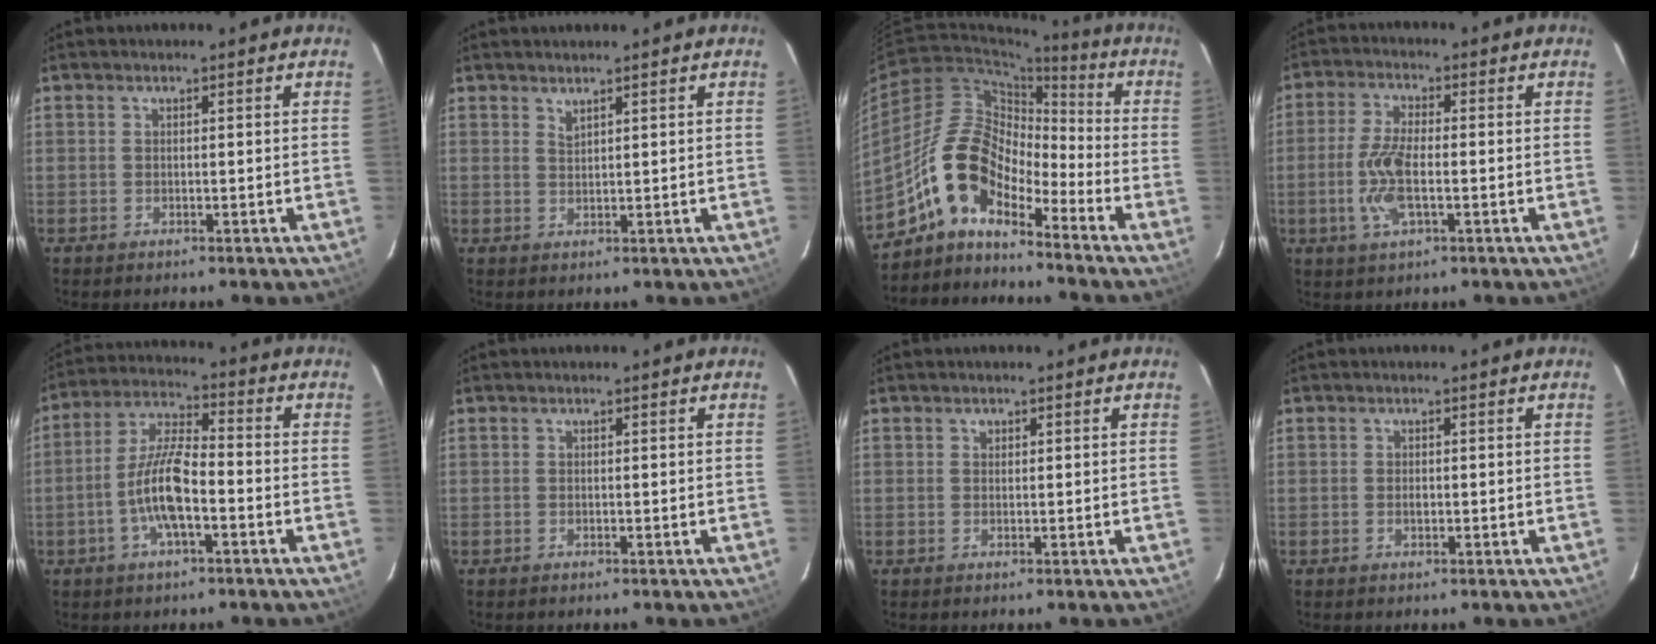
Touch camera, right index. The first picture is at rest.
{"total": 1.1, "force": [1.1, 0.0, 0.4], "torque": [-0.007, -0.001, 0.020]}
{"total": 11.6, "force": [-8.2, 5.1, 6.4], "torque": [-0.112, 0.025, -0.169]}
{"total": 7.9, "force": [-1.8, 2.8, 7.2], "torque": [-0.154, -0.001, -0.038]}
{"total": 9.9, "force": [-3.4, 2.7, 8.9], "torque": [-0.186, 0.006, -0.066]}
{"total": 0.0}
{"total": 0.6, "force": [0.3, 0.5, 0.0], "torque": [0.001, 0.002, 0.005]}
{"total": 1.0, "force": [-0.2, 0.6, 0.7], "torque": [-0.013, 0.001, -0.003]}